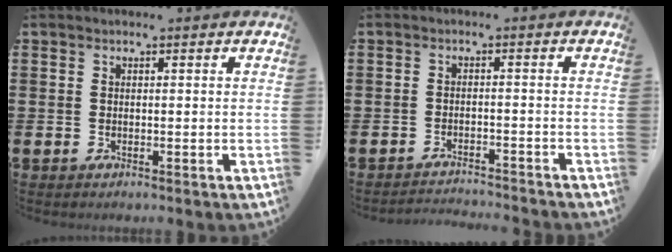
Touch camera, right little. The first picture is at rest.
{"total": 2.0, "force": [-2.0, -0.2, -0.1], "torque": [-0.002, 0.004, -0.044]}